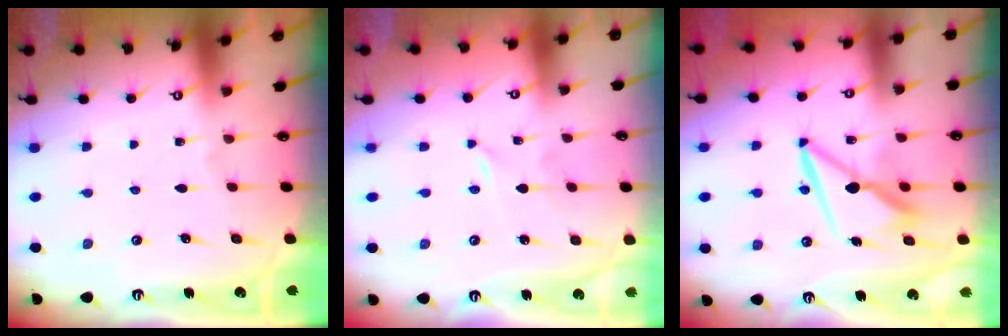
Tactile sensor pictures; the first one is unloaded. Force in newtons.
{"total": 0.0}
{"total": 9.7, "press": 9.6, "slide": 0.9}